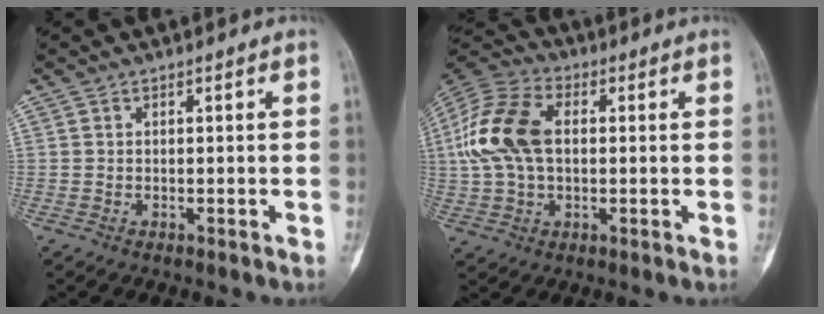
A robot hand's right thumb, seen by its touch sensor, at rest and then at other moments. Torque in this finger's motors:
{"motor_torque": [0.16, 2.00, 0.29, 0.11, 0.43]}